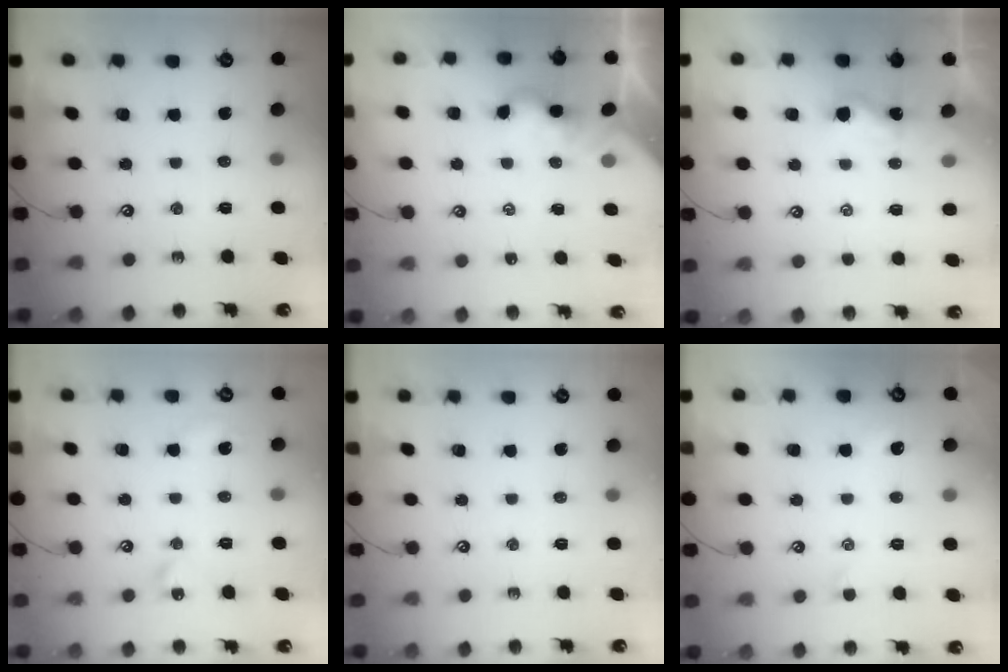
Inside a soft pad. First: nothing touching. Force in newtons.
{"total": 2.3, "press": 2.3, "slide": 0.2}
{"total": 1.1, "press": 1.1, "slide": 0.2}
{"total": 9.1, "press": 9.1, "slide": 0.7}
{"total": 0.0}
{"total": 0.5, "press": 0.2, "slide": 0.5}